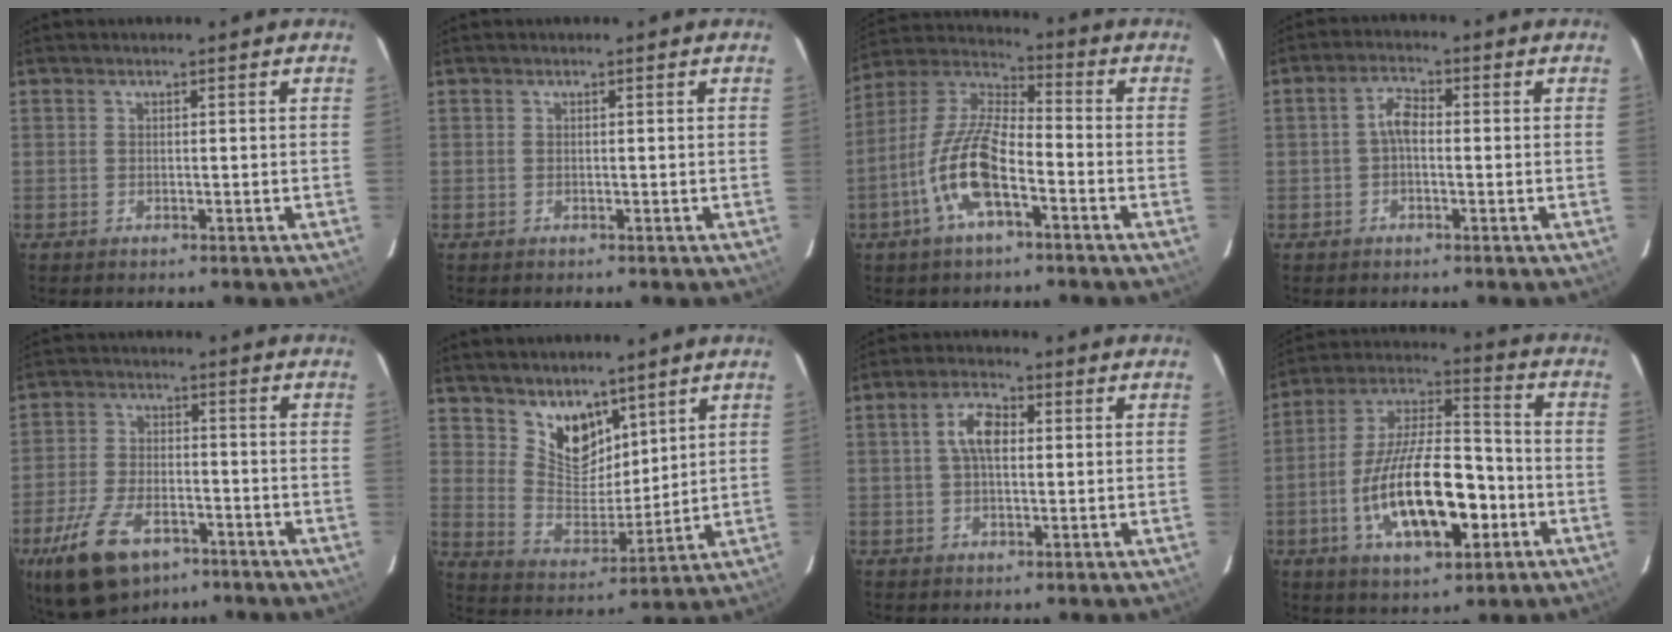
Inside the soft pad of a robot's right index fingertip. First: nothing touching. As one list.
[{"total": 0.0}, {"total": 13.5, "force": [-5.7, 4.4, 11.4], "torque": [-0.242, 0.000, -0.115]}, {"total": 3.4, "force": [-0.4, 1.7, 2.9], "torque": [-0.057, 0.014, -0.007]}, {"total": 14.0, "force": [-8.4, 7.1, 8.6], "torque": [-0.193, -0.020, -0.149]}, {"total": 9.8, "force": [7.0, 5.4, 4.1], "torque": [-0.066, -0.003, 0.142]}, {"total": 5.5, "force": [0.8, 2.7, 4.7], "torque": [-0.087, 0.015, 0.016]}, {"total": 20.2, "force": [-6.1, 8.1, 17.4], "torque": [-0.333, 0.002, -0.101]}]